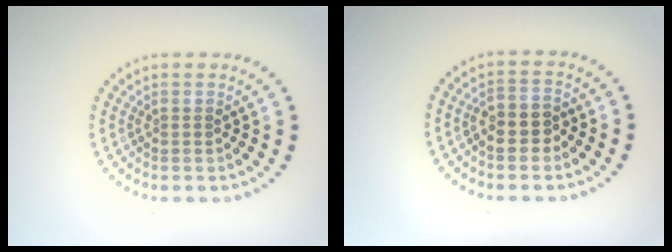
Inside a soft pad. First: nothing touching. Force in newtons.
{"total": 2.6, "press": 2.5, "slide": 0.8}